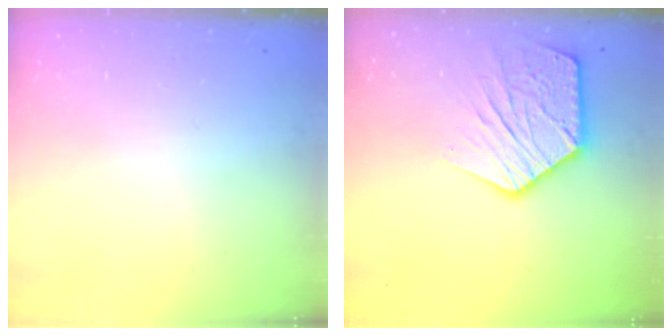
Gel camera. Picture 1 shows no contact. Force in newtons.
{"total": 15.2, "press": 15.2, "slide": 1.1}